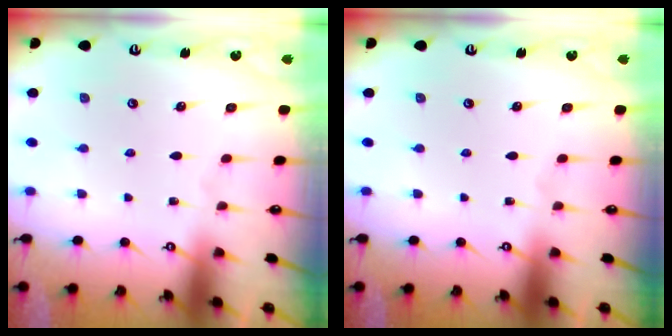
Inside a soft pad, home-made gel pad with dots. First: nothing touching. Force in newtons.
{"total": 0.0}